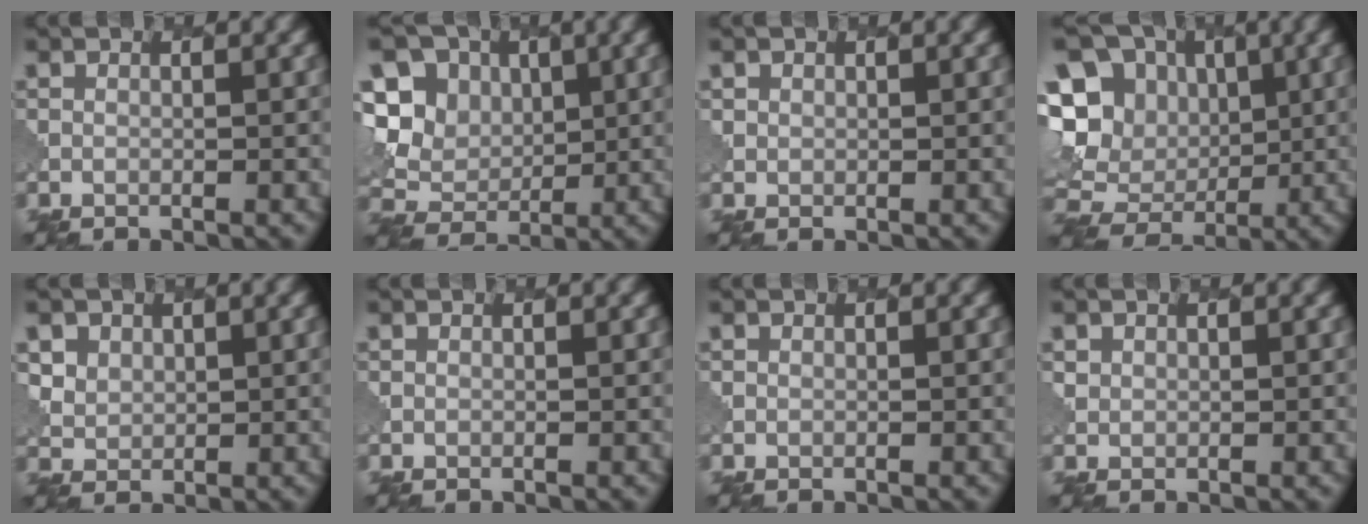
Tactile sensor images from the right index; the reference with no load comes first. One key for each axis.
{"total": 10.2, "fx": 3.4, "fy": 8.5, "fz": 4.5, "tx": -0.095, "ty": 0.018, "tz": 0.050}
{"total": 1.1, "fx": 0.6, "fy": 1.0, "fz": 0.0, "tx": 0.005, "ty": -0.003, "tz": 0.010}
{"total": 16.0, "fx": 2.6, "fy": 14.0, "fz": 7.4, "tx": -0.188, "ty": 0.036, "tz": 0.039}
{"total": 3.6, "fx": 2.3, "fy": 2.7, "fz": 0.9, "tx": -0.038, "ty": 0.000, "tz": 0.053}
{"total": 0.0}
{"total": 0.0}
{"total": 1.2, "fx": 0.6, "fy": 1.0, "fz": 0.0, "tx": 0.001, "ty": -0.002, "tz": 0.010}